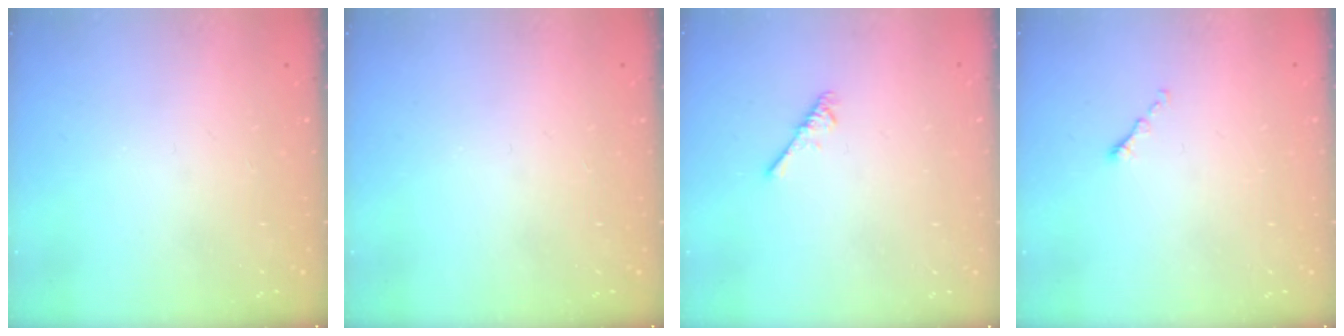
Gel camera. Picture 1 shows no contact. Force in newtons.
{"total": 0.0}
{"total": 2.6, "press": 2.5, "slide": 0.5}
{"total": 0.6, "press": 0.5, "slide": 0.2}